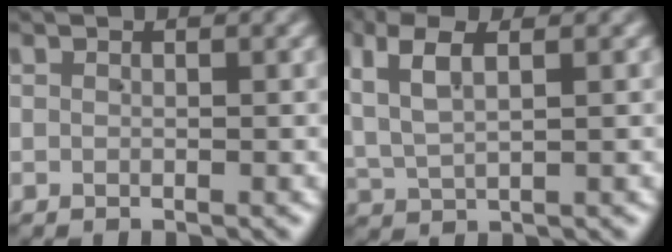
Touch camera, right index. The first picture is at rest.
{"total": 4.2, "force": [1.9, 2.3, 3.0], "torque": [-0.074, 0.005, 0.037]}